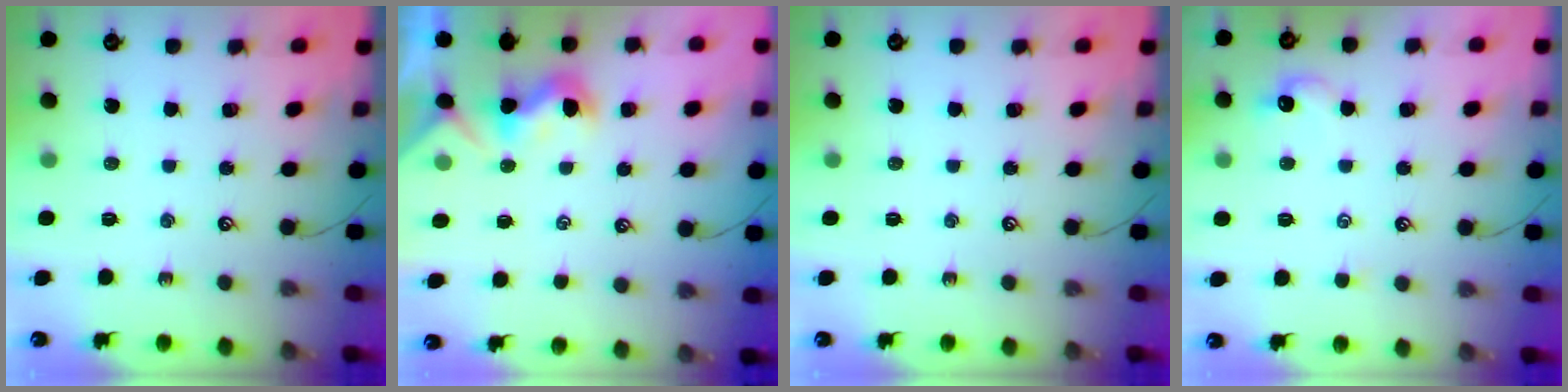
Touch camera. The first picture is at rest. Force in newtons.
{"total": 0.5, "press": 0.3, "slide": 0.4}
{"total": 0.0}
{"total": 0.8, "press": 0.6, "slide": 0.6}